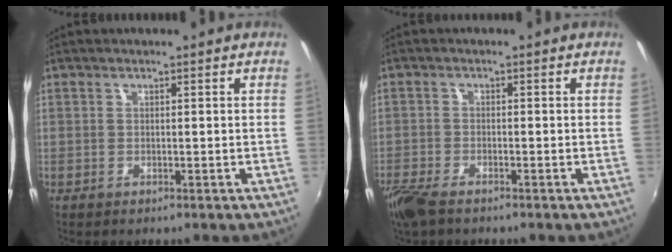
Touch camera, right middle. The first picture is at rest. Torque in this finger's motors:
{"motor_torque": [0.25, -0.28, 0.07, 0.10]}